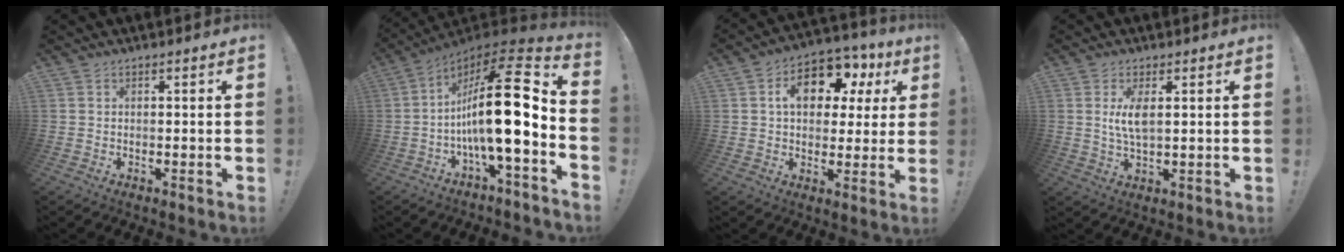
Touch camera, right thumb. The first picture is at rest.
{"total": 22.5, "force": [-1.3, 5.6, 21.8], "torque": [-0.352, -0.005, -0.028]}
{"total": 13.8, "force": [5.3, 8.9, 9.2], "torque": [-0.135, -0.019, 0.092]}
{"total": 7.0, "force": [1.2, 2.8, 6.3], "torque": [-0.109, -0.010, 0.013]}